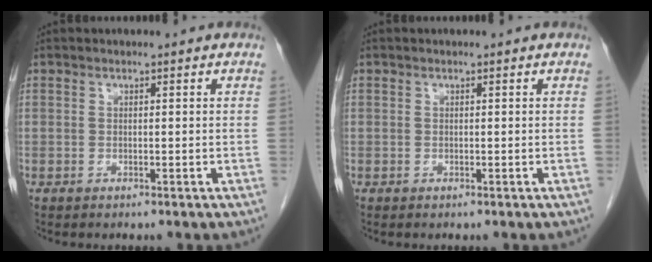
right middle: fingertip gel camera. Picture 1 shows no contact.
{"total": 0.0}